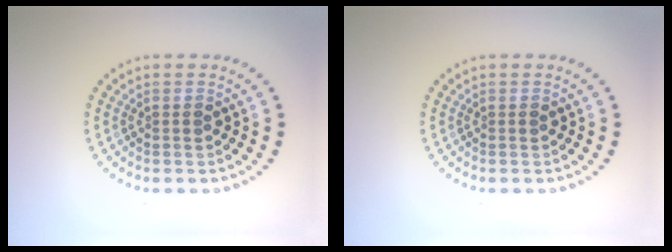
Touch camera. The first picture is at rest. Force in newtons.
{"total": 0.0}